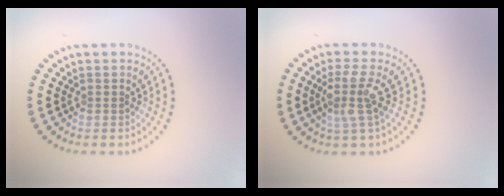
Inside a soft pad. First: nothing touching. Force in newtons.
{"total": 3.2, "press": 2.5, "slide": 2.0}